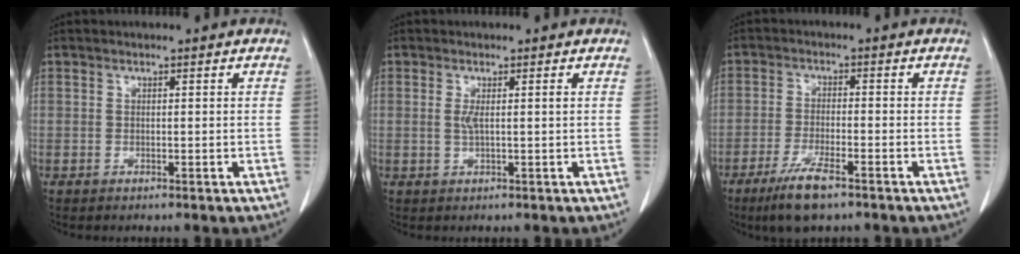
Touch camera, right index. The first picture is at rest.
{"total": 1.8, "force": [0.2, 0.0, 1.8], "torque": [-0.039, 0.001, 0.005]}
{"total": 7.0, "force": [-4.7, 1.1, 5.1], "torque": [-0.102, -0.014, -0.080]}